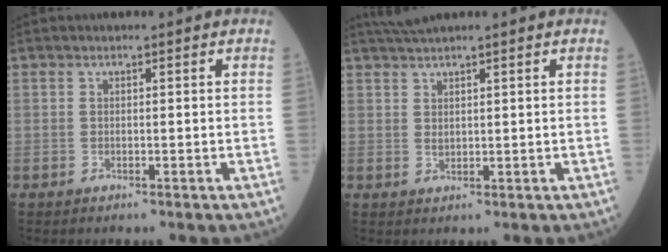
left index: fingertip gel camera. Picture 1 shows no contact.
{"total": 2.8, "force": [2.4, 0.2, 1.5], "torque": [-0.032, 0.007, 0.054]}